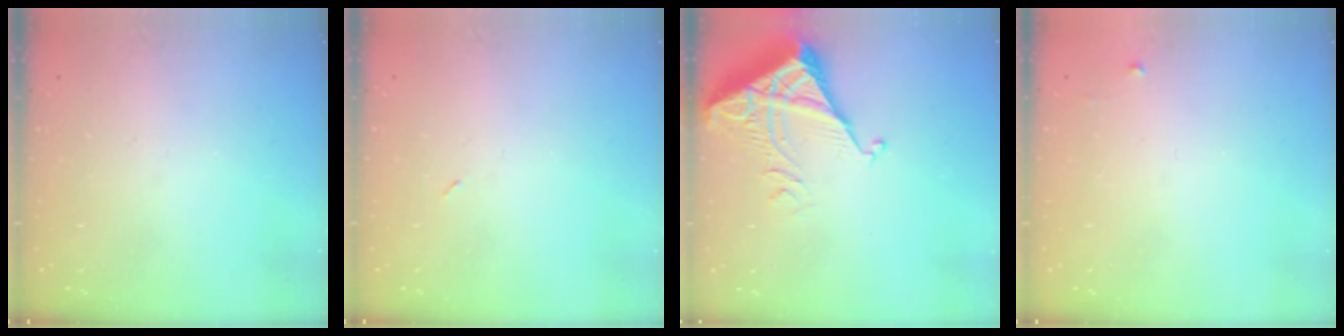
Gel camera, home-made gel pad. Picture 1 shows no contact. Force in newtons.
{"total": 2.2, "press": 2.1, "slide": 0.9}
{"total": 5.4, "press": 5.4, "slide": 0.7}
{"total": 2.5, "press": 2.5, "slide": 0.4}